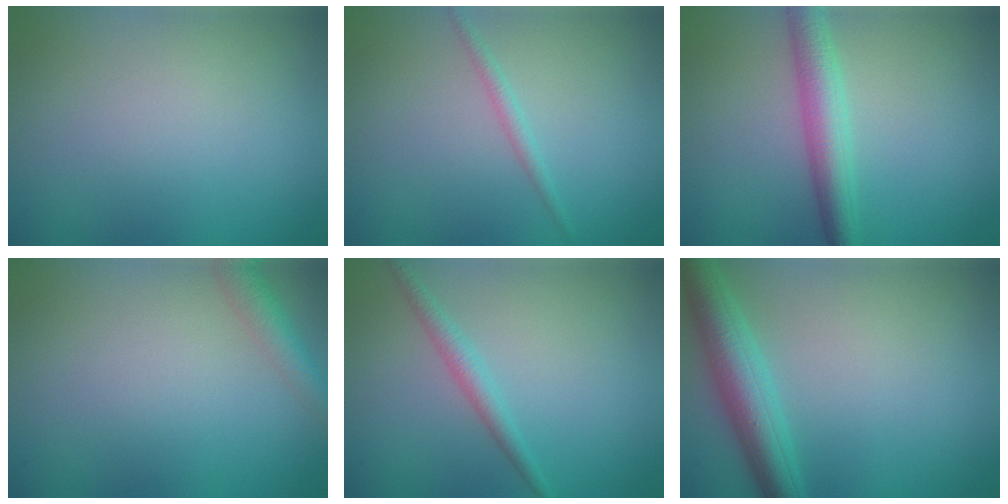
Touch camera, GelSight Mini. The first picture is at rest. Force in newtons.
{"total": 1.1, "press": 1.1, "slide": 0.0}
{"total": 4.0, "press": 4.0, "slide": 0.0}
{"total": 2.4, "press": 2.4, "slide": 0.1}
{"total": 1.8, "press": 1.8, "slide": 0.1}
{"total": 5.1, "press": 5.1, "slide": 0.1}